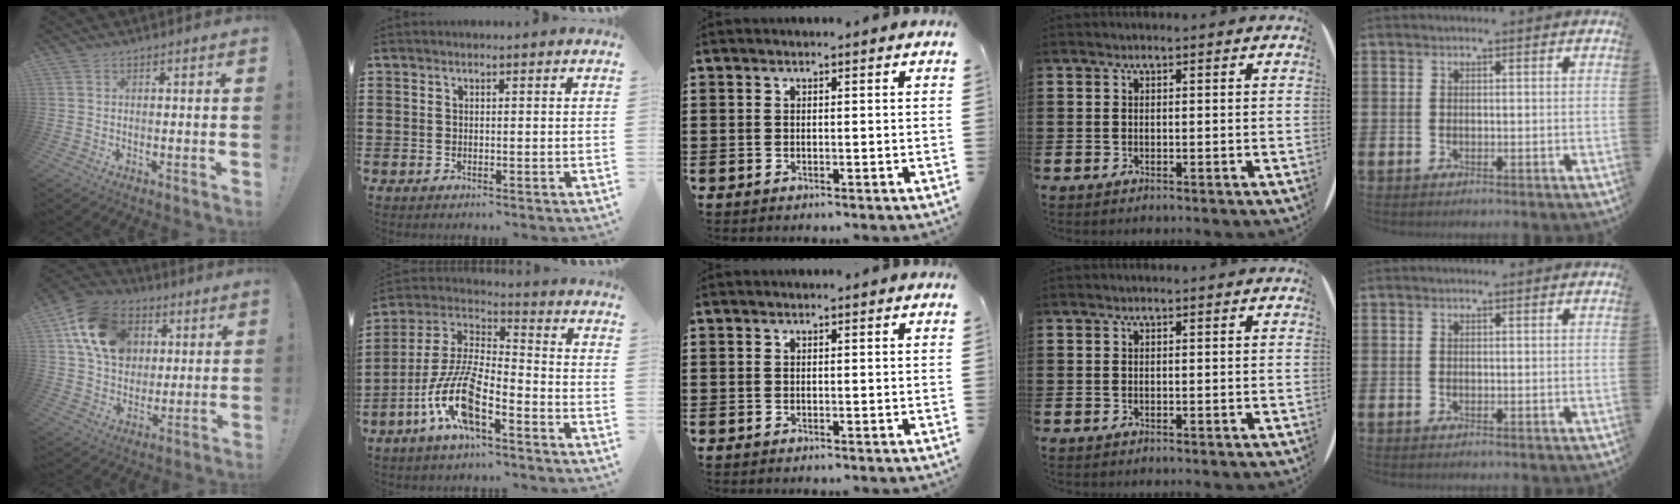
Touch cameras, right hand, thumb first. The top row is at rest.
{"thumb": {"total": 17.8, "force": [6.0, 13.6, 9.7], "torque": [-0.152, -0.006, 0.124]}, "index": {"total": 11.8, "force": [-6.4, 3.6, 9.3], "torque": [-0.220, -0.009, -0.129]}}